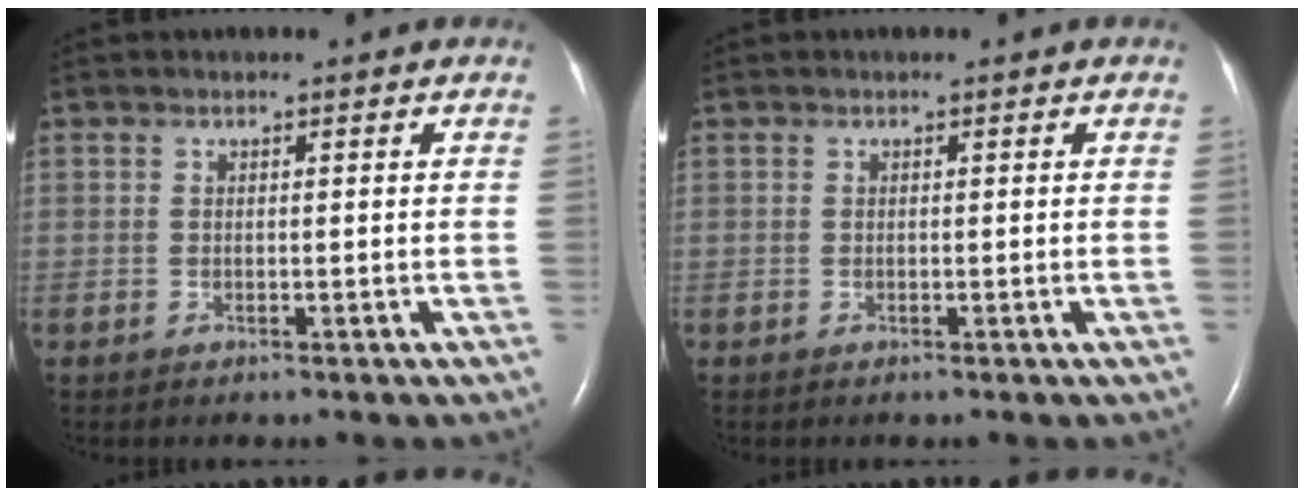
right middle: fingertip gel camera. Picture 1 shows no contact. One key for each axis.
{"total": 0.0}